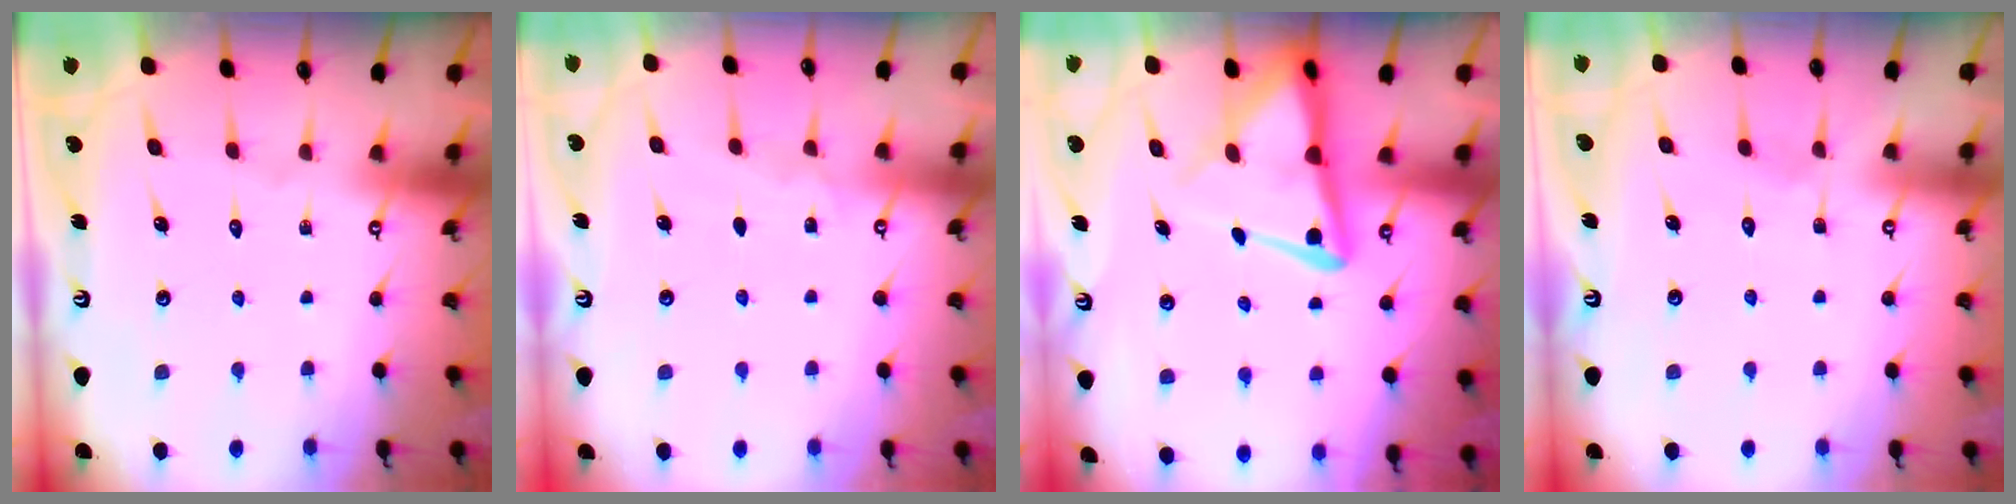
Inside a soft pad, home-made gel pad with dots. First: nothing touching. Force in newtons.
{"total": 2.8, "press": 2.8, "slide": 0.3}
{"total": 9.4, "press": 9.3, "slide": 1.1}
{"total": 2.6, "press": 2.5, "slide": 0.3}